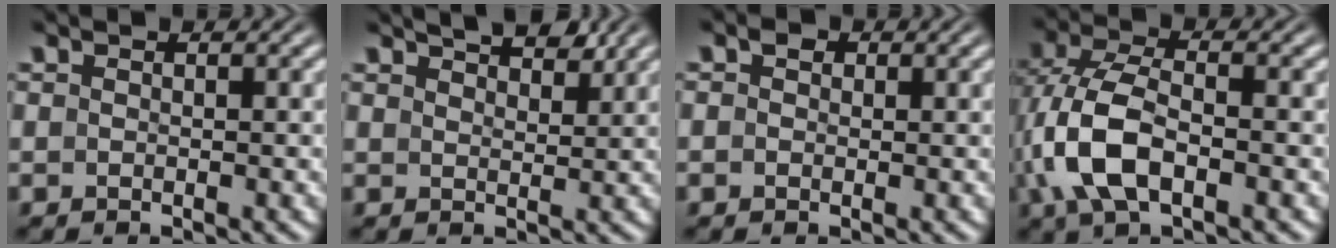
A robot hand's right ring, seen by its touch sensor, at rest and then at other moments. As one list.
[{"total": 4.0, "force": [3.4, 0.9, 1.9], "torque": [-0.014, -0.001, 0.059]}, {"total": 0.9, "force": [0.2, 0.8, 0.4], "torque": [-0.007, -0.003, 0.002]}, {"total": 6.1, "force": [-0.9, 3.4, 5.0], "torque": [-0.133, -0.022, -0.001]}]